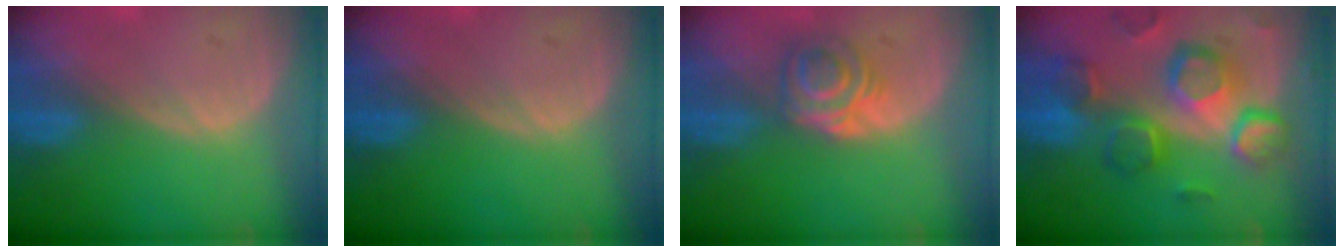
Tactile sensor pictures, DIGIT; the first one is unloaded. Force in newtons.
{"total": 0.0}
{"total": 6.1, "press": 5.0, "slide": 3.5}
{"total": 12.1, "press": 10.5, "slide": 6.0}